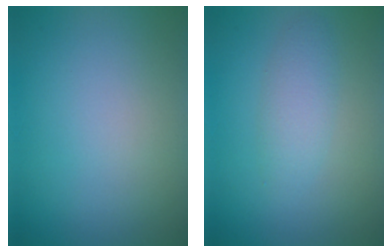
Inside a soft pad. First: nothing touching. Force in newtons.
{"total": 2.1, "press": 2.1, "slide": 0.1}